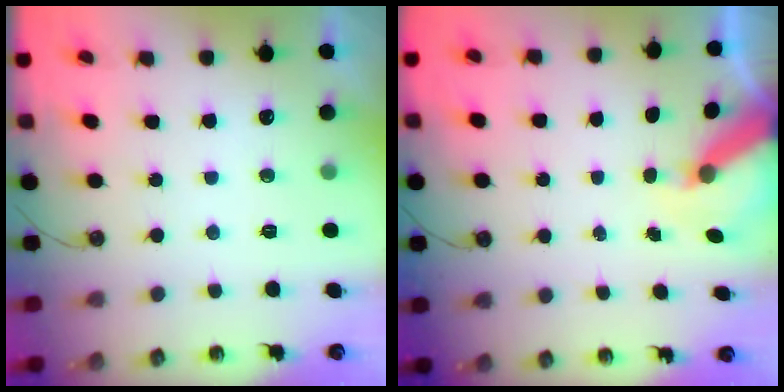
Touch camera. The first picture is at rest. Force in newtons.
{"total": 8.1, "press": 8.1, "slide": 0.8}